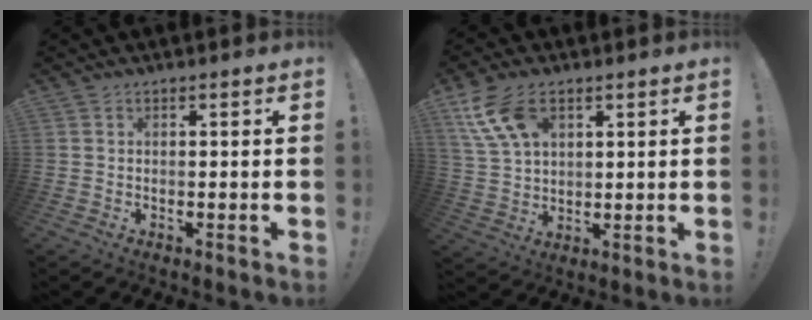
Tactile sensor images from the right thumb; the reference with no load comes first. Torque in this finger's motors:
{"motor_torque": [0.19, 0.22, -0.21, 0.09, 0.01]}